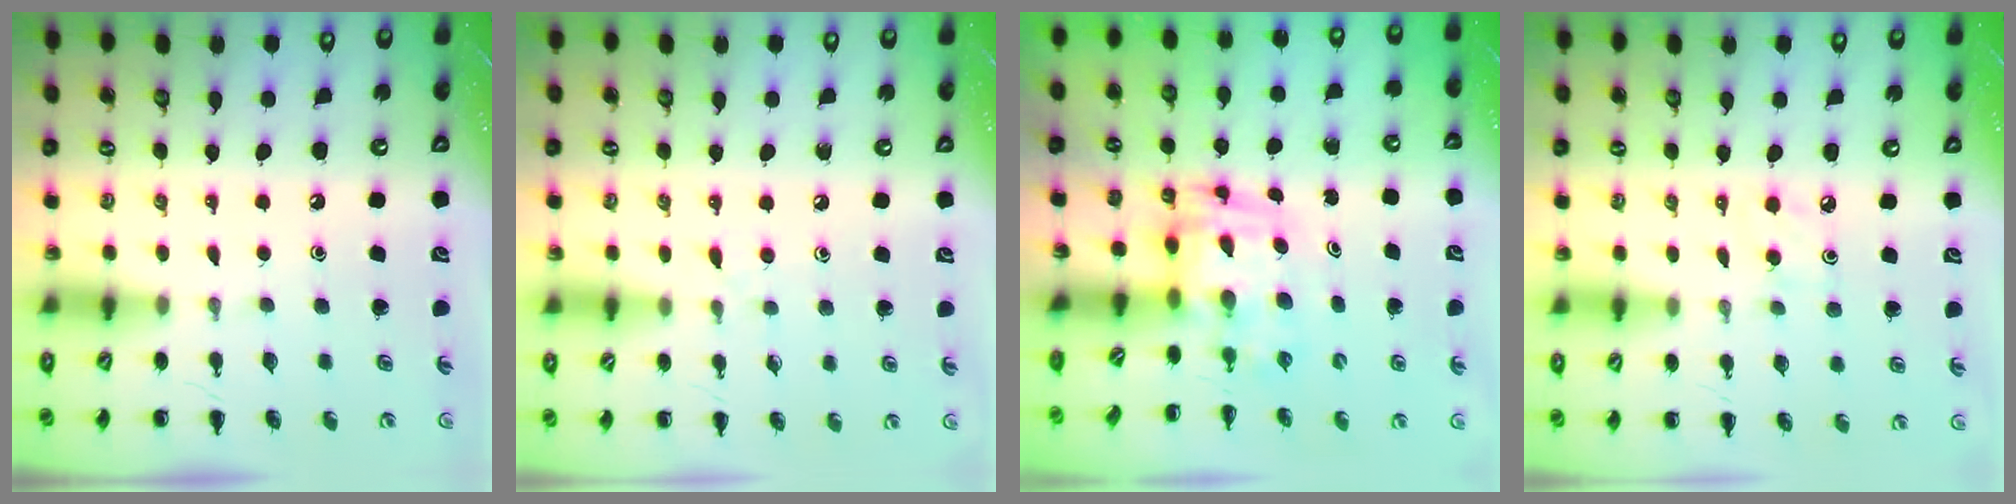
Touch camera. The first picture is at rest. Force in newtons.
{"total": 4.3, "press": 3.8, "slide": 2.0}
{"total": 3.5, "press": 3.5, "slide": 0.7}
{"total": 4.0, "press": 3.8, "slide": 1.1}